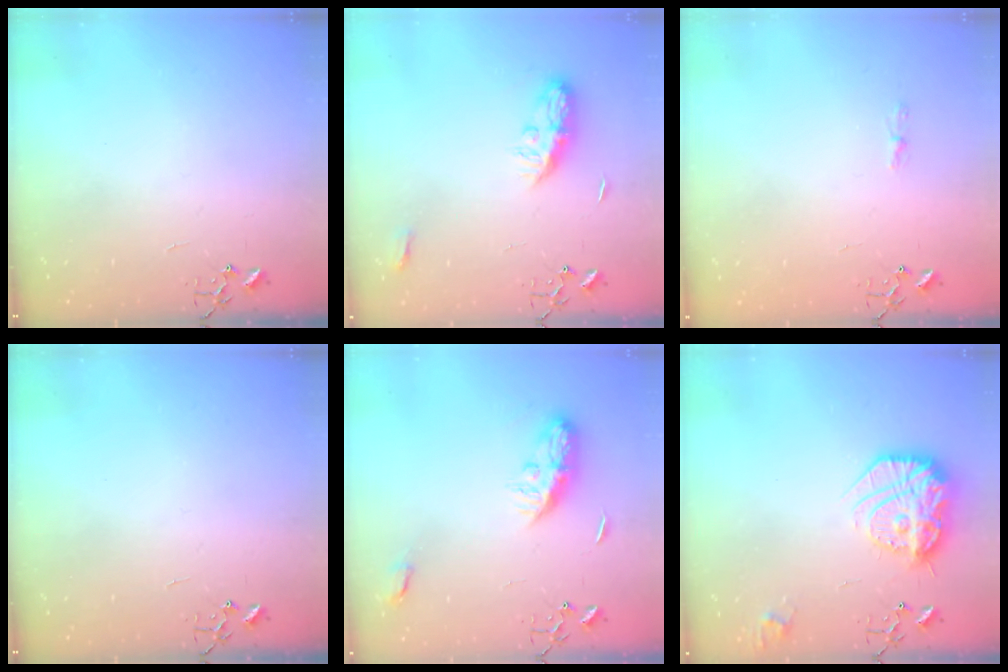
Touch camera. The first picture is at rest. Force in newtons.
{"total": 8.0, "press": 8.0, "slide": 0.4}
{"total": 3.2, "press": 3.2, "slide": 0.5}
{"total": 0.0}
{"total": 9.0, "press": 9.0, "slide": 0.1}
{"total": 22.1, "press": 22.0, "slide": 2.1}